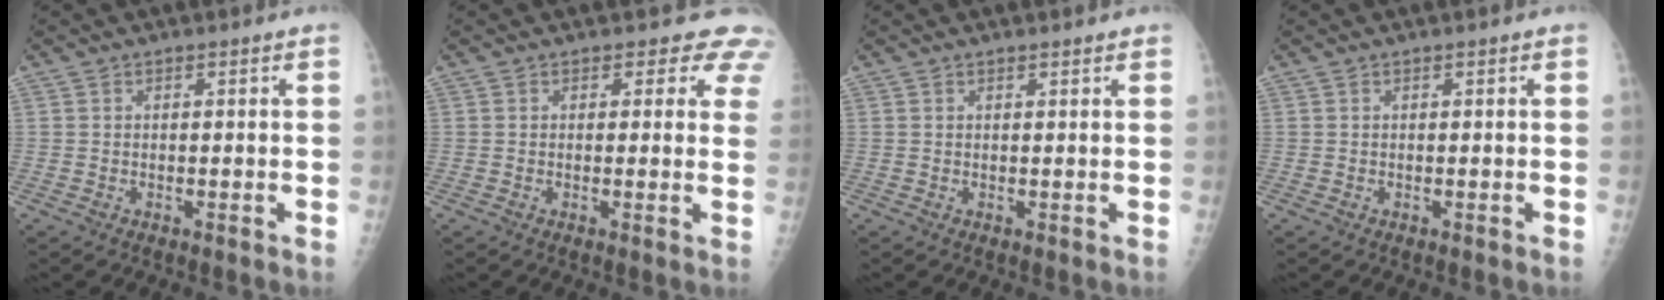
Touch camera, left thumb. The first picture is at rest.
{"total": 5.0, "force": [4.1, 2.7, 1.0], "torque": [0.028, -0.018, 0.024]}
{"total": 0.8, "force": [0.8, 0.2, 0.3], "torque": [-0.005, -0.003, 0.011]}
{"total": 0.0}